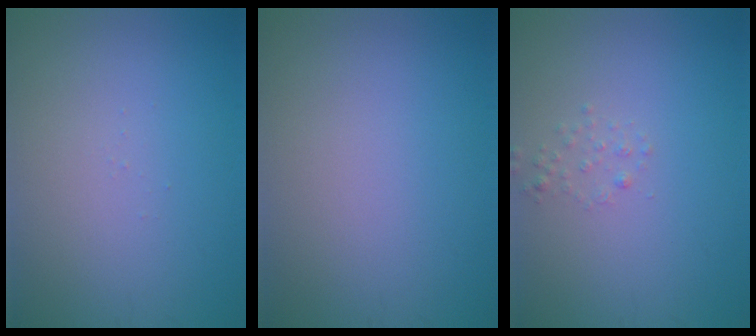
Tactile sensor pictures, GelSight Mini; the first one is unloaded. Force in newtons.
{"total": 0.0}
{"total": 0.8, "press": 0.8, "slide": 0.1}